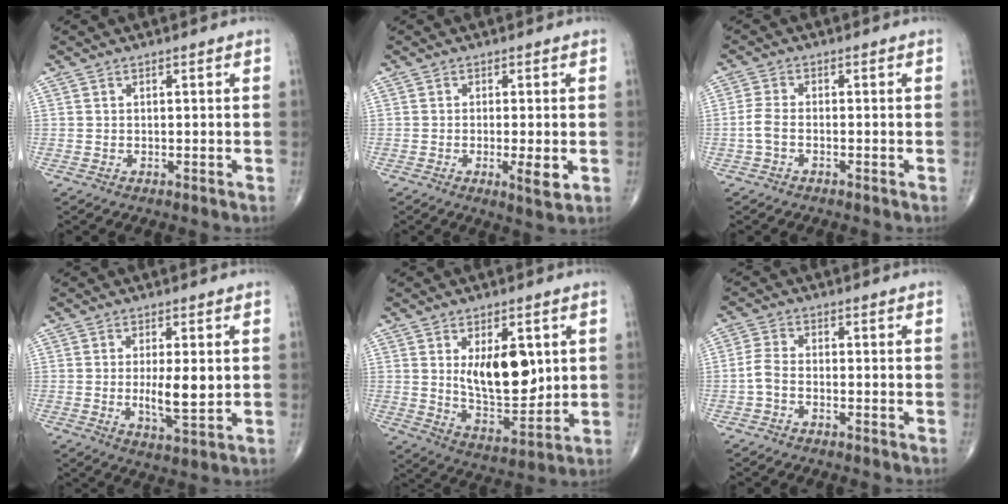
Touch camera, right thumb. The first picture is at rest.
{"total": 4.4, "force": [-0.9, 1.0, 4.2], "torque": [-0.066, -0.011, -0.016]}
{"total": 2.9, "force": [-1.0, 1.5, 2.3], "torque": [-0.055, 0.011, -0.025]}
{"total": 7.0, "force": [0.2, 2.2, 6.7], "torque": [-0.109, -0.015, 0.006]}
{"total": 13.0, "force": [2.8, 6.5, 10.9], "torque": [-0.141, -0.034, 0.060]}
{"total": 3.0, "force": [-1.3, 1.5, 2.2], "torque": [-0.052, 0.017, -0.033]}